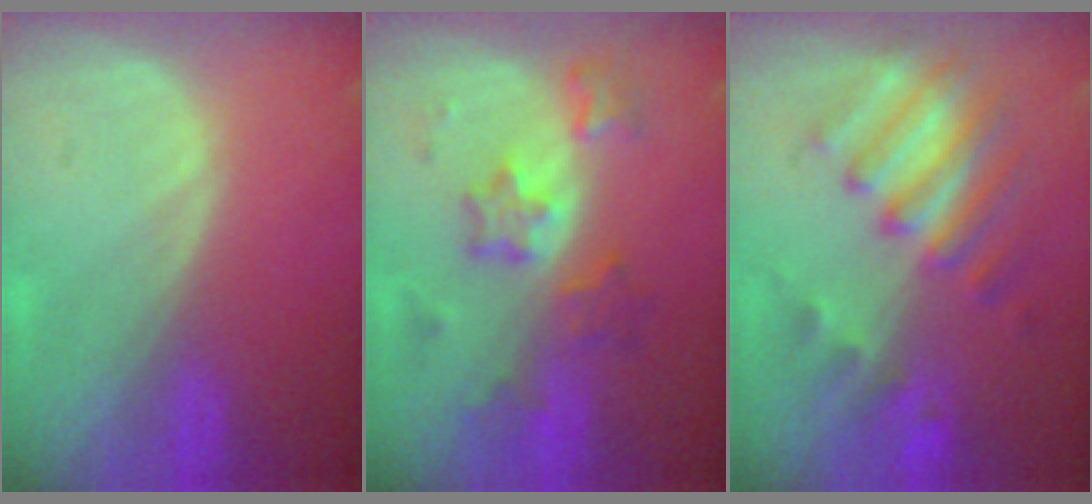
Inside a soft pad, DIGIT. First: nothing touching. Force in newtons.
{"total": 6.5, "press": 6.4, "slide": 0.7}
{"total": 8.1, "press": 7.7, "slide": 2.7}